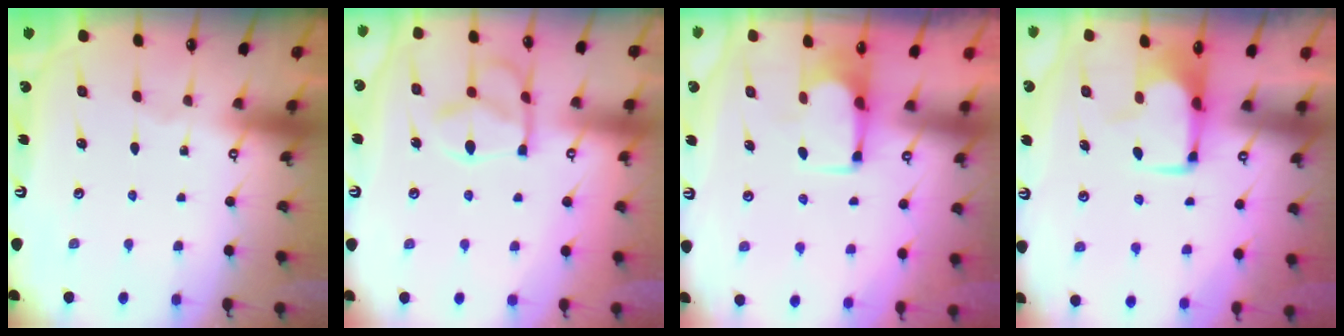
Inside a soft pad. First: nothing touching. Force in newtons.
{"total": 13.0, "press": 12.9, "slide": 1.4}
{"total": 1.8, "press": 1.7, "slide": 0.5}
{"total": 1.7, "press": 1.6, "slide": 0.5}